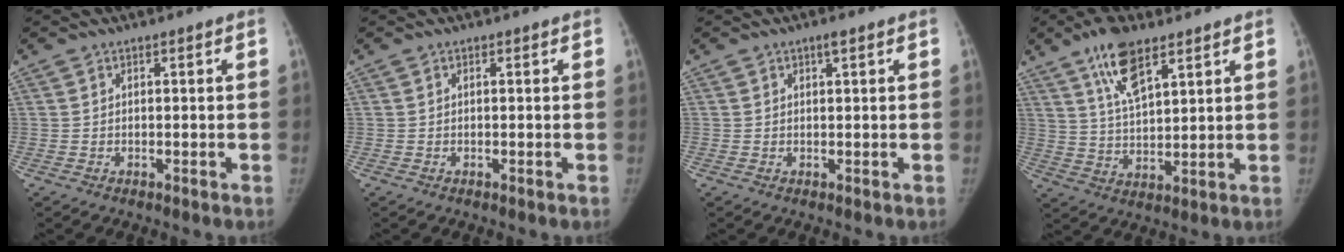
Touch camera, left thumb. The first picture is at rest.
{"total": 0.0}
{"total": 1.3, "force": [0.8, 0.3, 1.0], "torque": [-0.013, -0.002, 0.012]}
{"total": 10.1, "force": [6.2, 3.7, 7.1], "torque": [-0.120, -0.027, 0.120]}